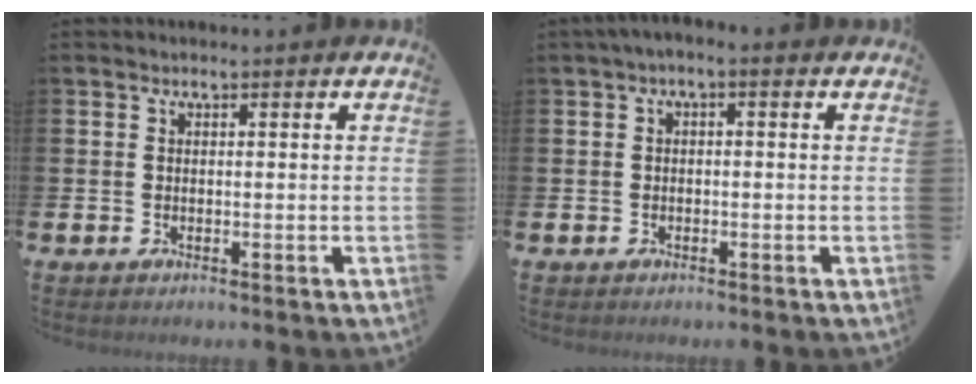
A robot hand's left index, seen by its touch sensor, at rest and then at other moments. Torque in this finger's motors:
{"motor_torque": [1.06, -1.08, 0.20, 0.19]}